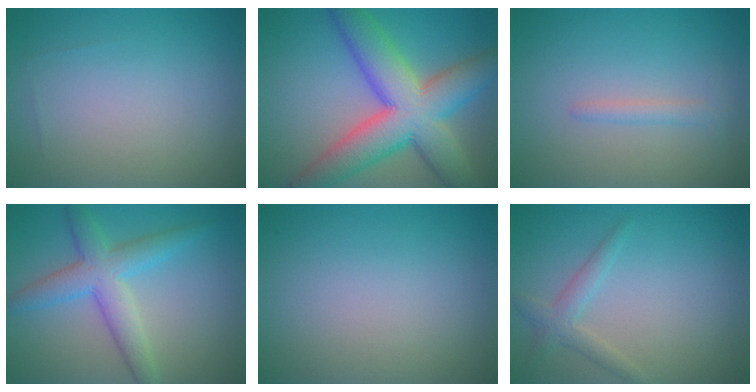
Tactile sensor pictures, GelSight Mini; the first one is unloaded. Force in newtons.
{"total": 11.3, "press": 11.3, "slide": 0.6}
{"total": 1.3, "press": 1.3, "slide": 0.1}
{"total": 4.8, "press": 4.8, "slide": 0.2}
{"total": 0.0}
{"total": 1.9, "press": 1.9, "slide": 0.0}